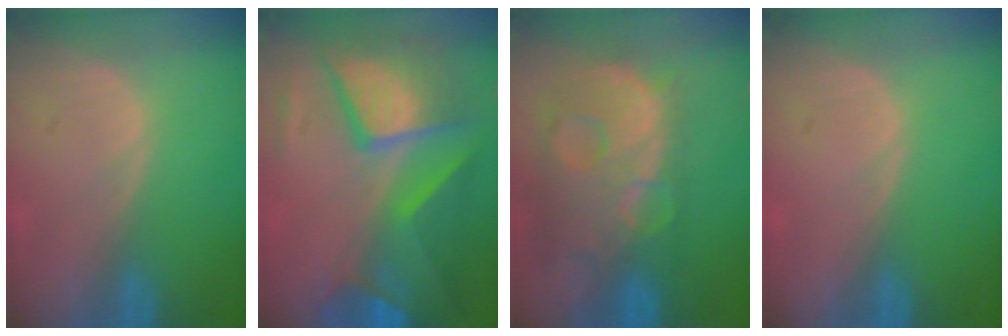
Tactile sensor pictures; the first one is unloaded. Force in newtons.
{"total": 11.7, "press": 11.7, "slide": 1.2}
{"total": 13.8, "press": 11.2, "slide": 8.0}
{"total": 0.0}